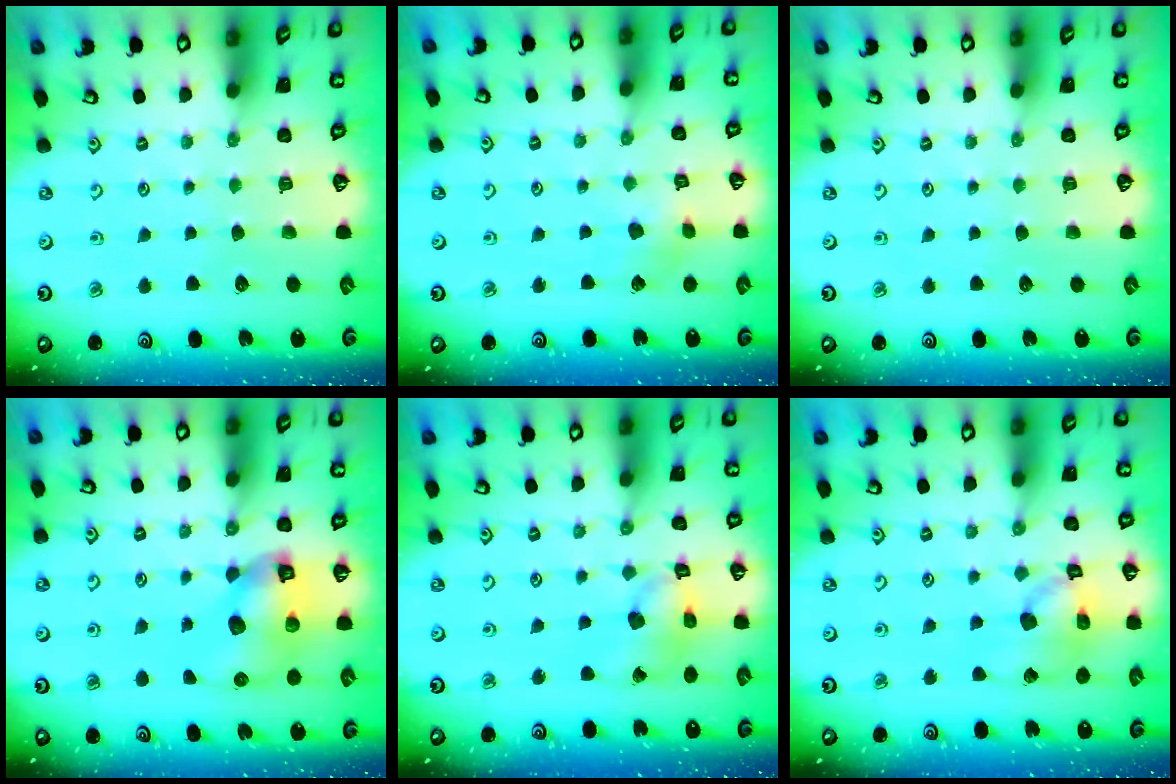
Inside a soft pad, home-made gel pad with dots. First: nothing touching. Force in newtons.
{"total": 3.9, "press": 3.8, "slide": 0.4}
{"total": 0.0}
{"total": 10.5, "press": 10.4, "slide": 1.6}
{"total": 11.1, "press": 11.0, "slide": 1.3}
{"total": 14.4, "press": 14.3, "slide": 1.9}